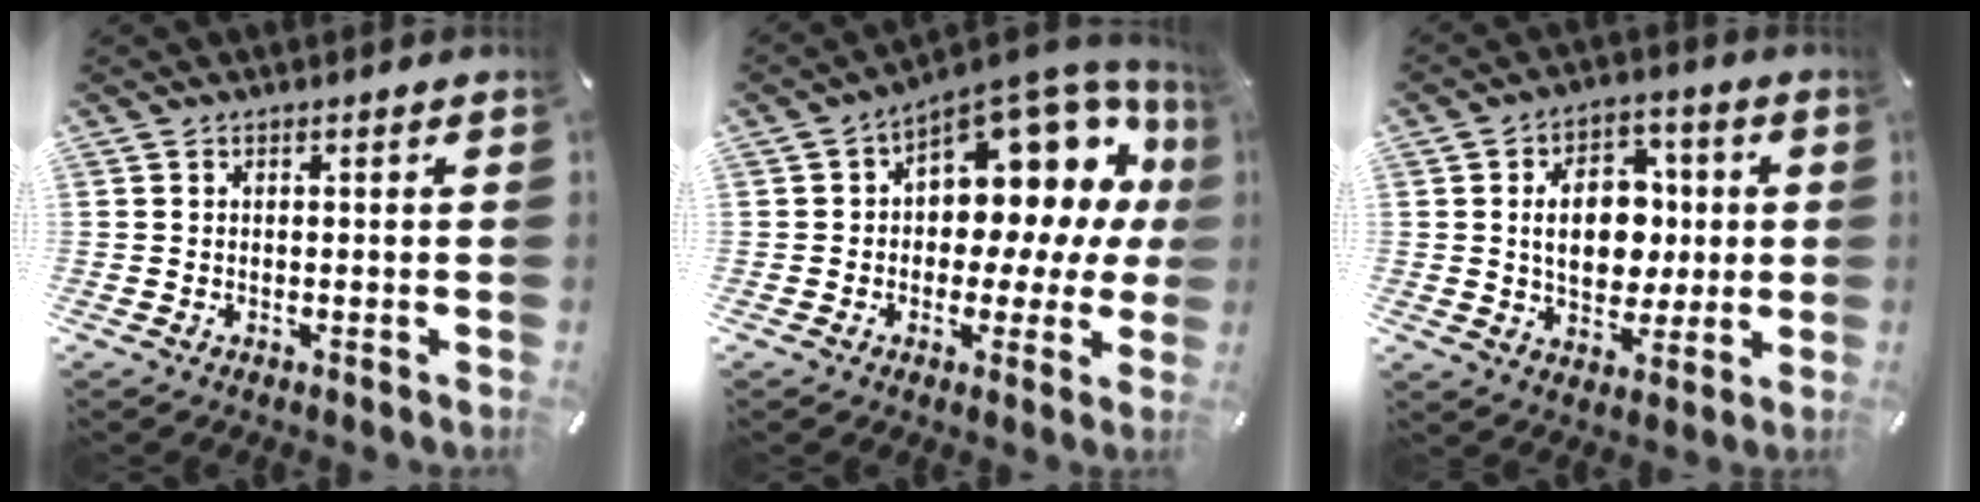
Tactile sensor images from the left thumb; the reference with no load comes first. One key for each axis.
{"total": 13.2, "fx": 6.5, "fy": 8.1, "fz": 8.1, "tx": -0.097, "ty": -0.075, "tz": 0.109}
{"total": 13.0, "fx": 0.8, "fy": 9.7, "fz": 8.6, "tx": -0.144, "ty": 0.013, "tz": 0.016}